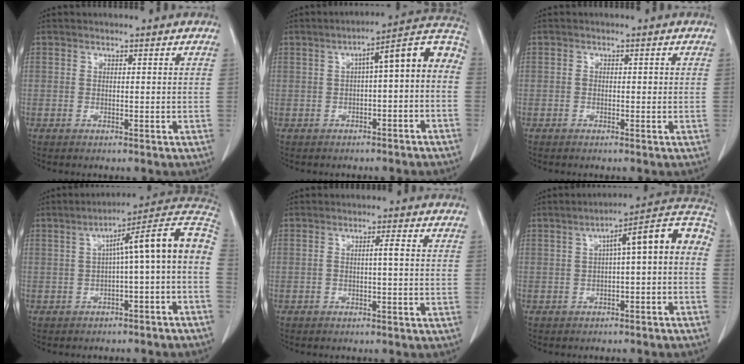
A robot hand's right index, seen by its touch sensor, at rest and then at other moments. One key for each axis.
{"total": 9.7, "fx": -0.2, "fy": 2.0, "fz": 9.5, "tx": -0.124, "ty": 0.045, "tz": -0.007}
{"total": 0.8, "fx": -0.1, "fy": 0.6, "fz": 0.6, "tx": -0.007, "ty": 0.004, "tz": -0.001}
{"total": 12.8, "fx": -0.8, "fy": 0.9, "fz": 12.8, "tx": -0.172, "ty": 0.048, "tz": -0.017}
{"total": 1.8, "fx": -0.1, "fy": 0.0, "fz": 1.8, "tx": -0.029, "ty": 0.003, "tz": -0.001}
{"total": 10.9, "fx": 0.0, "fy": 2.0, "fz": 10.7, "tx": -0.143, "ty": 0.047, "tz": -0.004}